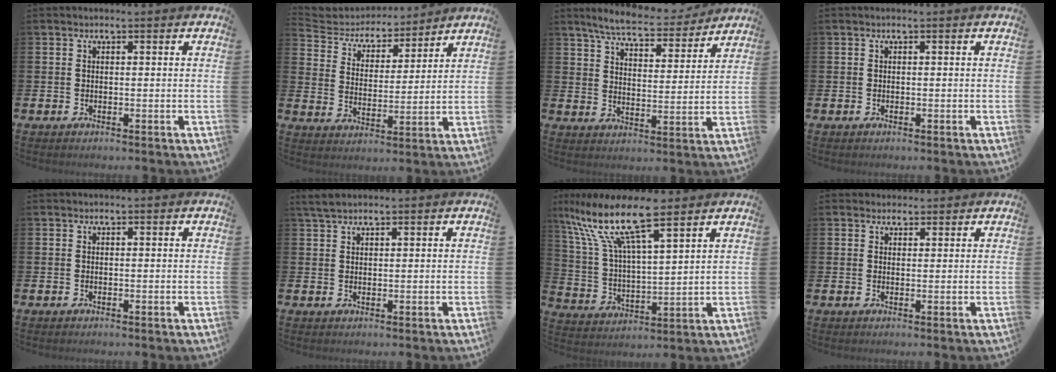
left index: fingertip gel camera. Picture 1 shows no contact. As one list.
[{"total": 5.2, "force": [4.9, 1.8, 0.3], "torque": [-0.035, -0.039, 0.079]}, {"total": 6.8, "force": [6.5, 0.9, 2.0], "torque": [-0.054, -0.040, 0.110]}, {"total": 0.0}, {"total": 0.0}, {"total": 2.3, "force": [2.0, 0.7, 0.9], "torque": [-0.014, 0.000, 0.035]}, {"total": 12.2, "force": [9.6, 2.8, 6.9], "torque": [-0.166, -0.046, 0.163]}, {"total": 1.9, "force": [1.7, 0.8, -0.2], "torque": [0.016, -0.005, 0.029]}]